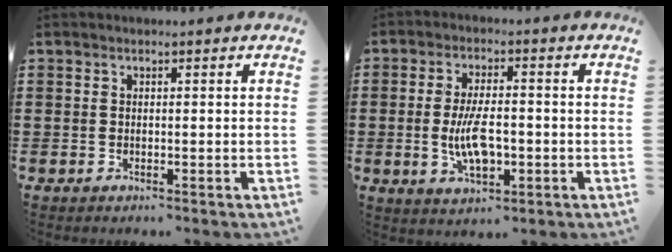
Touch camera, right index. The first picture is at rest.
{"total": 7.4, "force": [-1.2, 3.2, 6.6], "torque": [-0.133, 0.000, -0.024]}